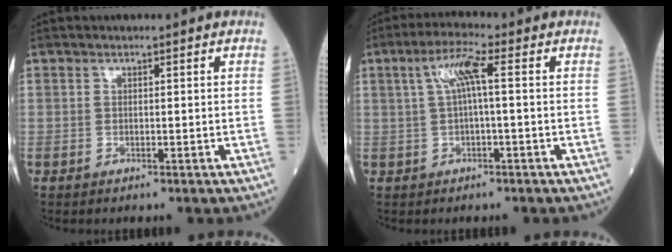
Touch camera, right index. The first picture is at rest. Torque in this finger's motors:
{"motor_torque": [0.76, 0.22, 0.37, 0.11]}